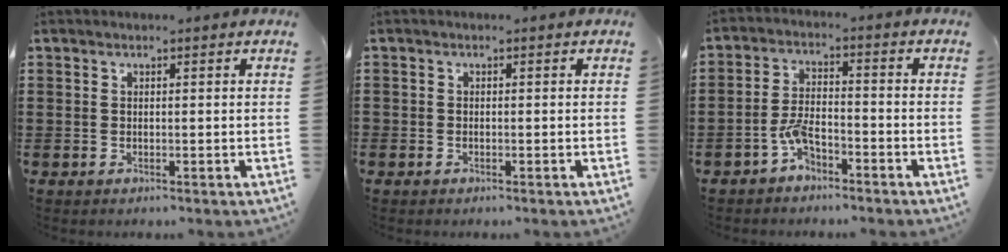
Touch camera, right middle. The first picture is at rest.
{"total": 0.5, "force": [-0.4, 0.3, 0.2], "torque": [-0.005, -0.002, -0.008]}
{"total": 4.5, "force": [-3.0, 1.7, 2.8], "torque": [-0.072, 0.002, -0.061]}